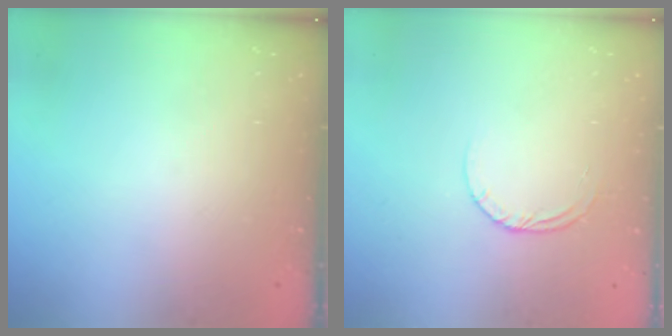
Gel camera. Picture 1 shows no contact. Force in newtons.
{"total": 3.2, "press": 3.2, "slide": 0.3}